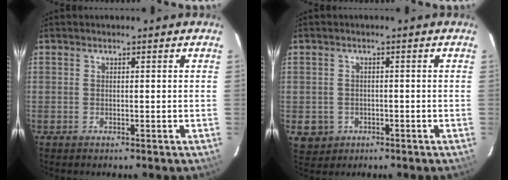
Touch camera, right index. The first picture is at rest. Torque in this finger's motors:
{"motor_torque": [-0.37, 0.01, -0.99, -0.21]}